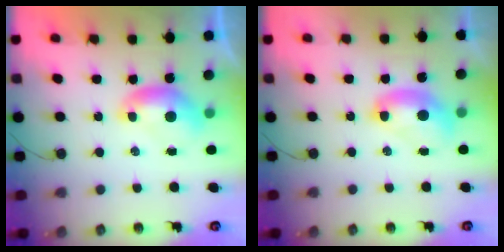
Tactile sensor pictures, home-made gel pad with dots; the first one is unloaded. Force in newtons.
{"total": 2.7, "press": 2.7, "slide": 0.1}